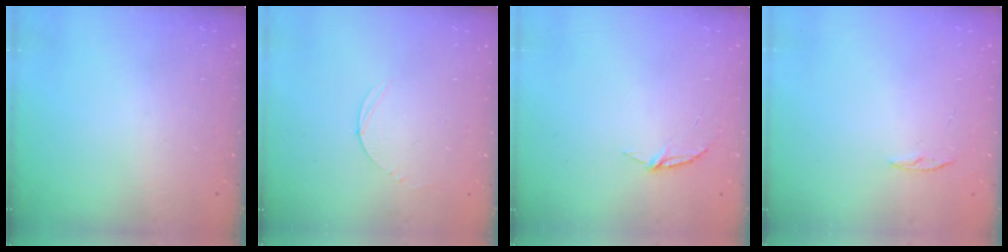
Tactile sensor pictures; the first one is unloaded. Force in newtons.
{"total": 2.8, "press": 2.8, "slide": 0.3}
{"total": 5.1, "press": 5.1, "slide": 0.5}
{"total": 4.0, "press": 3.9, "slide": 0.4}